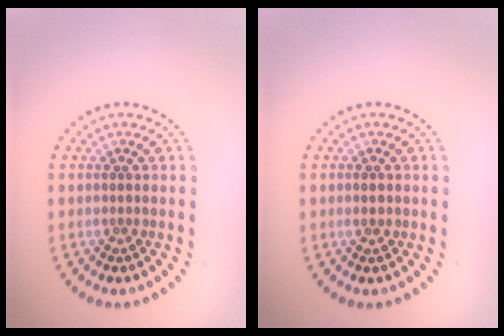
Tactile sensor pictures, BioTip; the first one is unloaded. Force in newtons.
{"total": 1.1, "press": 1.1, "slide": 0.1}